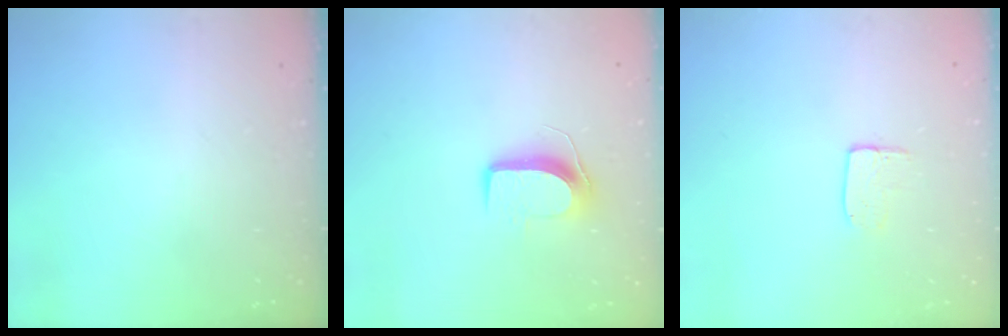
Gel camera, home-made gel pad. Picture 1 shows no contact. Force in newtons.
{"total": 8.9, "press": 8.9, "slide": 0.5}
{"total": 6.1, "press": 6.1, "slide": 0.4}